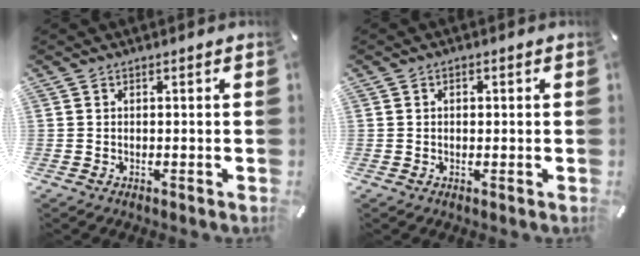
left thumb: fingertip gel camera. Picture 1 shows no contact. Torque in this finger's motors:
{"motor_torque": [-0.03, -0.53, 0.04, 0.02, -0.01]}